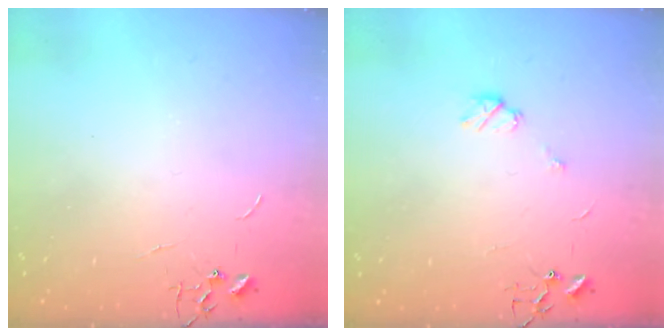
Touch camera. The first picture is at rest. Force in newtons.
{"total": 5.7, "press": 5.7, "slide": 0.7}